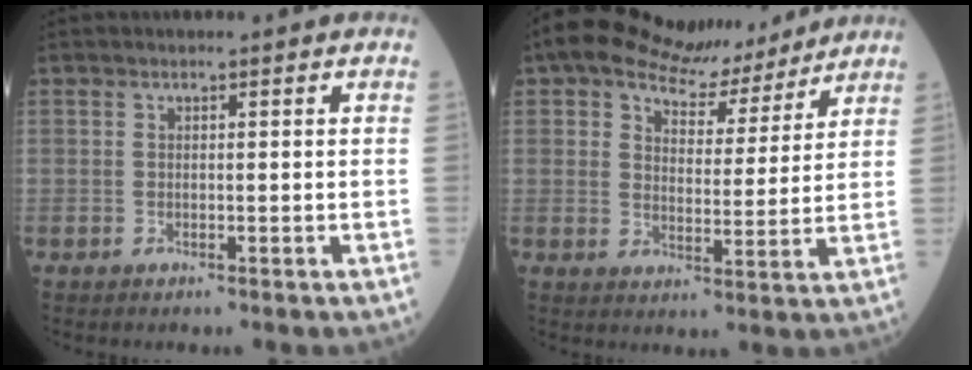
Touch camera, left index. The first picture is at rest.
{"total": 11.2, "force": [9.4, 4.7, 4.0], "torque": [-0.067, 0.022, 0.135]}